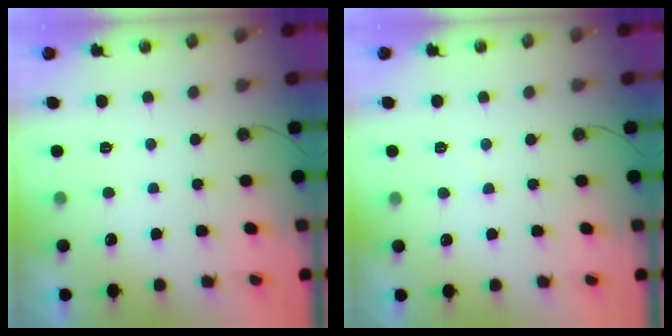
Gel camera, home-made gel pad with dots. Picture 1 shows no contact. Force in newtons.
{"total": 3.9, "press": 3.9, "slide": 0.5}